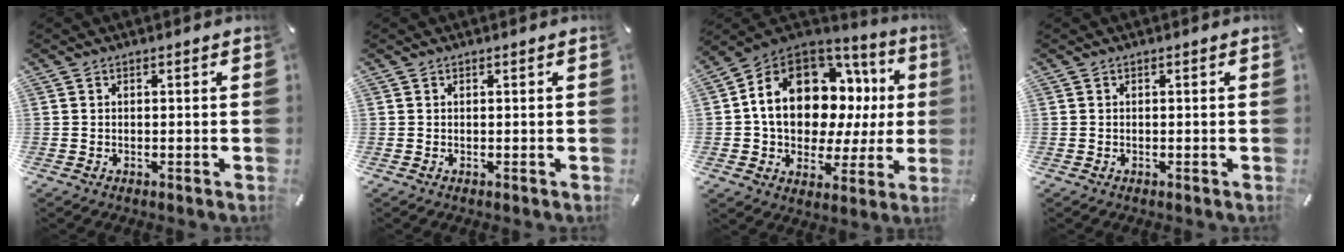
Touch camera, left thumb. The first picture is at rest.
{"total": 0.0}
{"total": 16.0, "force": [4.2, 11.2, 10.6], "torque": [-0.178, -0.037, 0.072]}
{"total": 0.0}